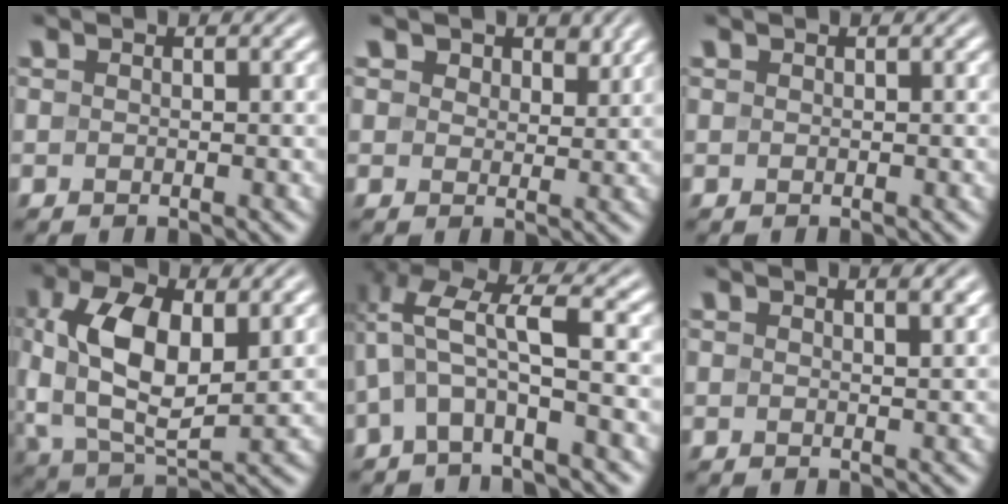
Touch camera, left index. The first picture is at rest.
{"total": 3.0, "force": [1.9, 1.9, 1.3], "torque": [-0.029, -0.008, 0.024]}
{"total": 0.0}
{"total": 9.4, "force": [1.3, 5.1, 7.8], "torque": [-0.166, 0.003, 0.022]}
{"total": 6.4, "force": [0.0, 2.0, 6.0], "torque": [-0.130, 0.021, -0.014]}
{"total": 1.6, "force": [1.0, 0.4, 1.2], "torque": [-0.011, 0.004, 0.010]}